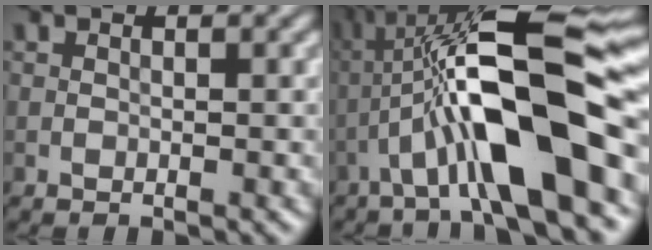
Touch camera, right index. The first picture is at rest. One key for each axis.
{"total": 13.0, "fx": -2.8, "fy": 2.9, "fz": 12.3, "tx": -0.216, "ty": 0.022, "tz": -0.052}